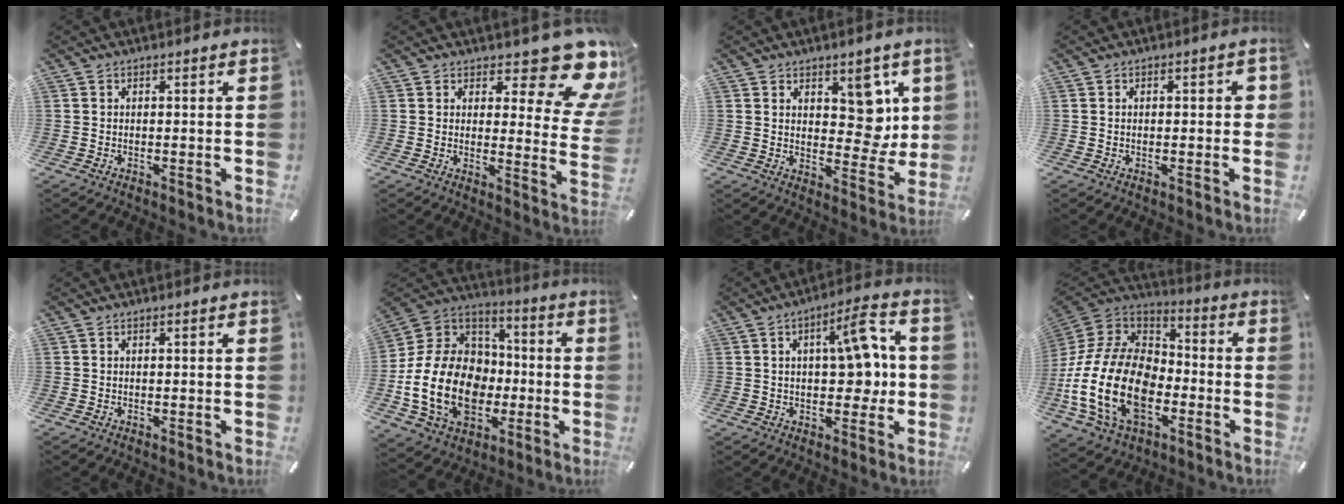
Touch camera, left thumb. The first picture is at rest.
{"total": 14.0, "force": [8.8, 5.8, 9.2], "torque": [-0.100, -0.083, 0.148]}
{"total": 10.4, "force": [4.1, 6.9, 6.6], "torque": [-0.053, -0.035, 0.068]}
{"total": 2.1, "force": [-0.2, 1.1, 1.8], "torque": [-0.025, 0.002, -0.006]}
{"total": 0.0}
{"total": 22.9, "force": [-5.5, 17.1, 14.2], "torque": [-0.305, 0.022, -0.084]}
{"total": 12.3, "force": [1.3, 6.3, 10.5], "torque": [-0.133, -0.004, 0.019]}
{"total": 24.7, "force": [-7.9, 16.2, 16.9], "torque": [-0.367, 0.038, -0.130]}